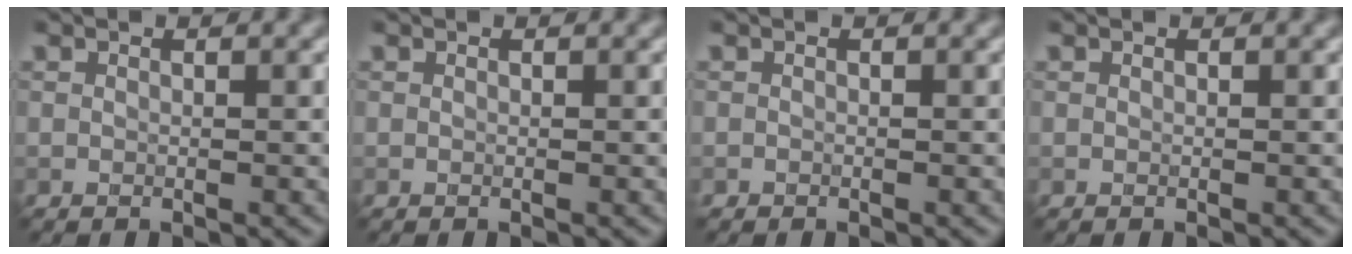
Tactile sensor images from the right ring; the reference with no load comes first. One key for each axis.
{"total": 0.0}
{"total": 0.0}
{"total": 0.0}